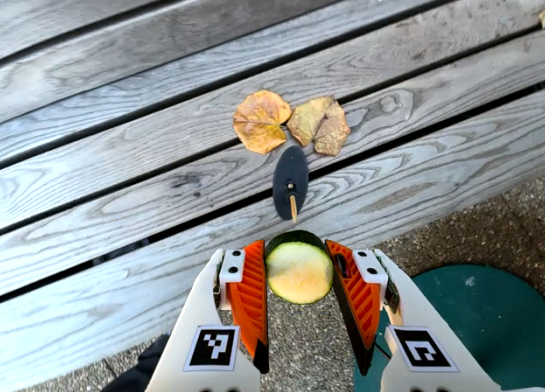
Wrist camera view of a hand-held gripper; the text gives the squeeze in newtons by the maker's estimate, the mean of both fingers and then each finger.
{"total": 9.7, "left": 9.2, "right": 10.1}